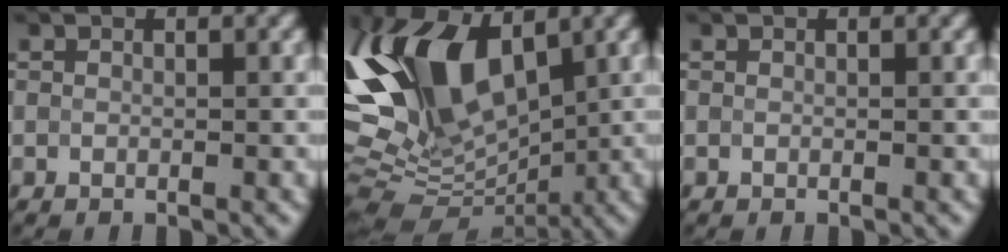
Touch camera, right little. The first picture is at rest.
{"total": 12.1, "force": [3.5, 5.8, 10.0], "torque": [-0.197, 0.018, 0.052]}
{"total": 0.0}